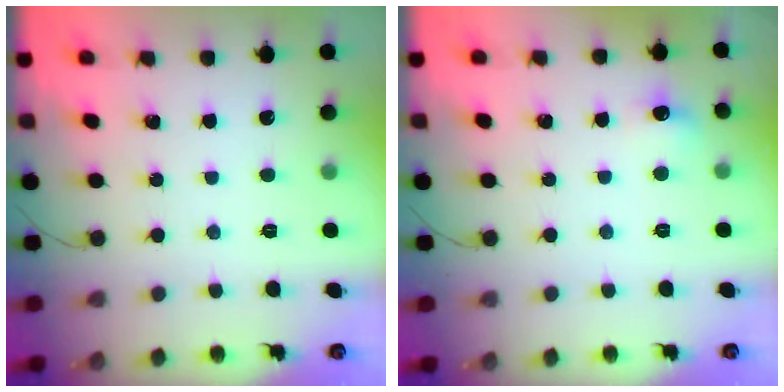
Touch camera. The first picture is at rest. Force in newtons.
{"total": 6.4, "press": 6.2, "slide": 1.6}